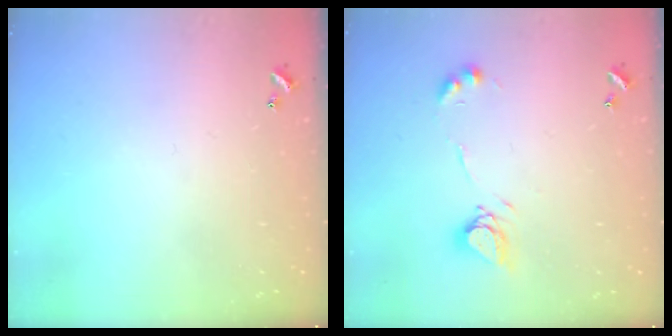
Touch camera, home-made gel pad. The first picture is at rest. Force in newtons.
{"total": 10.7, "press": 10.6, "slide": 1.0}